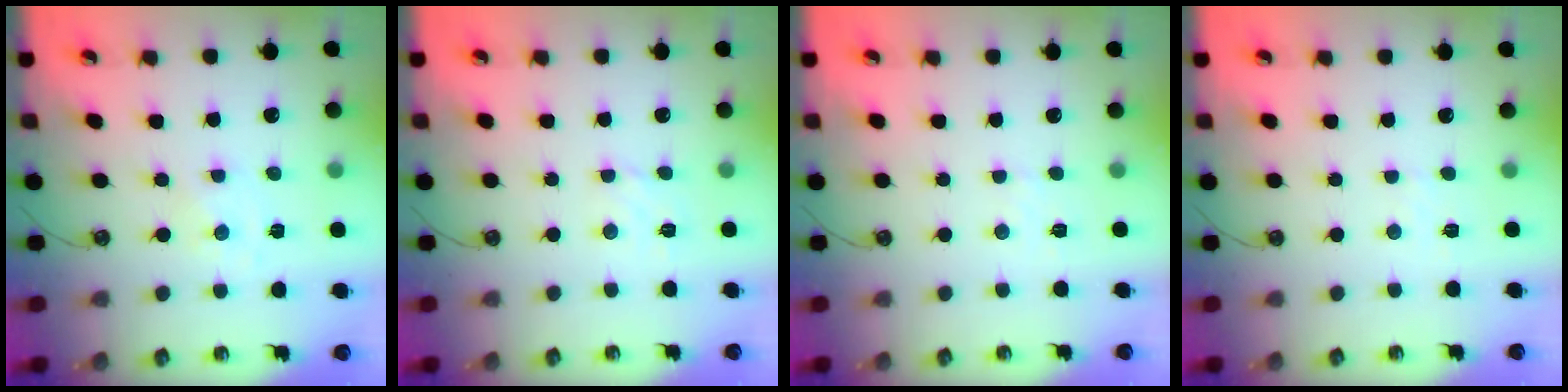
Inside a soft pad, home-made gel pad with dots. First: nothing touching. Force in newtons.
{"total": 2.3, "press": 2.3, "slide": 0.5}
{"total": 2.9, "press": 2.9, "slide": 0.4}
{"total": 2.0, "press": 2.0, "slide": 0.4}